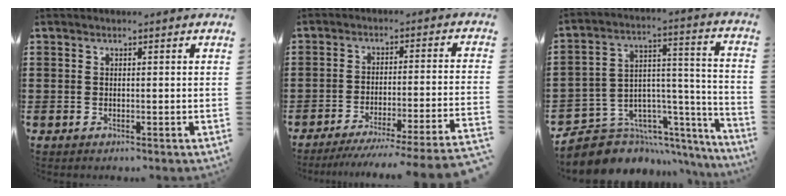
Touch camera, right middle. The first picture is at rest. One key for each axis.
{"total": 5.8, "fx": -4.8, "fy": -0.7, "fz": 3.2, "tx": -0.049, "ty": -0.023, "tz": -0.095}
{"total": 7.3, "fx": -6.0, "fy": 4.1, "fz": 0.9, "tx": -0.030, "ty": -0.007, "tz": -0.107}